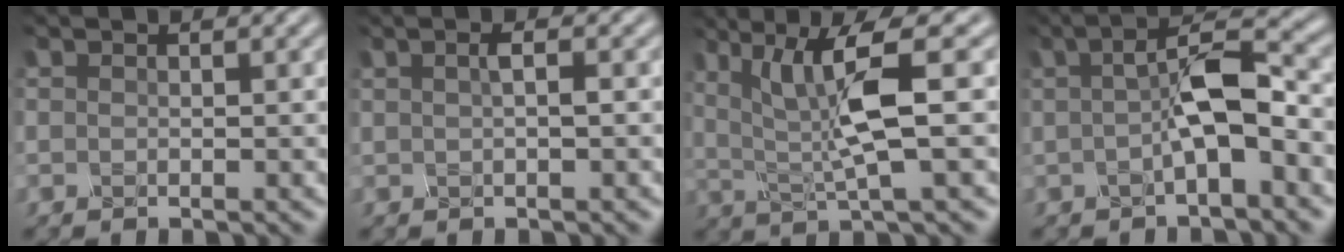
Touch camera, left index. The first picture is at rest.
{"total": 1.1, "force": [-0.2, 0.3, 1.0], "torque": [-0.018, 0.000, 0.000]}
{"total": 7.0, "force": [1.2, 1.2, 6.7], "torque": [-0.124, -0.006, 0.024]}
{"total": 5.4, "force": [-0.6, 1.6, 5.2], "torque": [-0.086, 0.011, -0.016]}